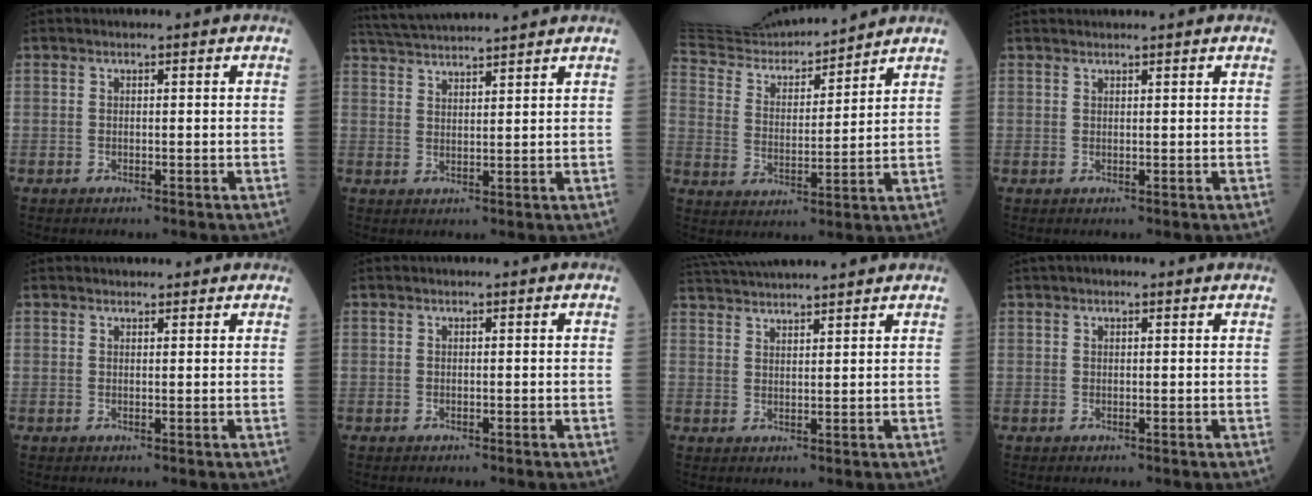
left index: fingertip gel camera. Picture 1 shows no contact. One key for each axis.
{"total": 10.4, "fx": 9.8, "fy": -0.7, "fz": 3.2, "tx": -0.069, "ty": 0.032, "tz": 0.158}
{"total": 18.7, "fx": 17.7, "fy": 2.7, "fz": 5.4, "tx": -0.117, "ty": 0.011, "tz": 0.307}
{"total": 2.4, "fx": 2.4, "fy": 0.0, "fz": 0.5, "tx": -0.004, "ty": 0.023, "tz": 0.036}
{"total": 2.8, "fx": 2.6, "fy": 1.1, "fz": 0.5, "tx": -0.005, "ty": 0.013, "tz": 0.023}
{"total": 0.0}
{"total": 13.2, "fx": 12.3, "fy": 0.7, "fz": 4.7, "tx": -0.096, "ty": 0.039, "tz": 0.188}
{"total": 1.6, "fx": 1.2, "fy": 0.6, "fz": 0.8, "tx": -0.015, "ty": 0.022, "tz": 0.014}